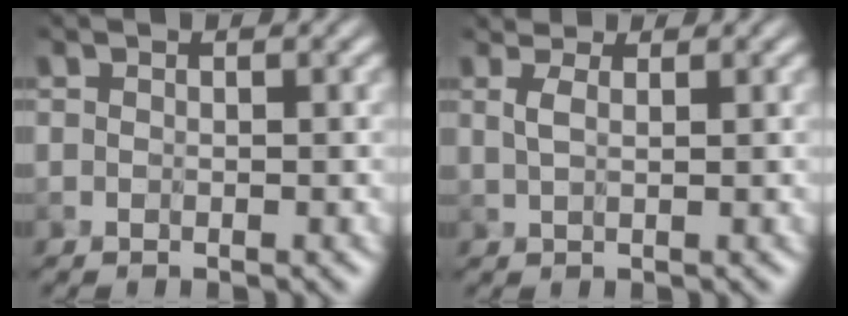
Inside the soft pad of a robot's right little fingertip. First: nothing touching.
{"total": 1.8, "force": [1.1, 0.7, 1.1], "torque": [-0.027, -0.001, 0.020]}